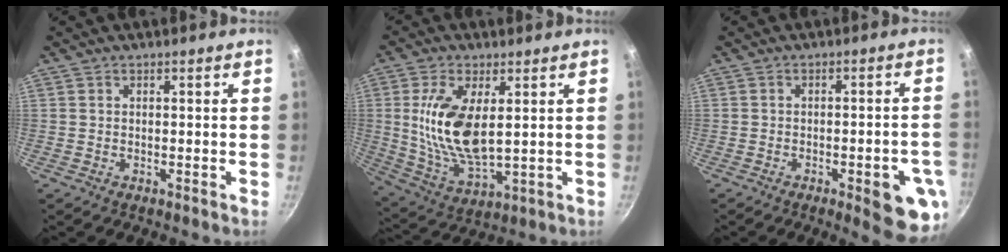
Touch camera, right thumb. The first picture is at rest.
{"total": 14.5, "force": [2.5, 6.8, 12.5], "torque": [-0.244, -0.020, 0.056]}
{"total": 10.5, "force": [-3.8, 3.0, 9.3], "torque": [-0.093, 0.017, -0.043]}